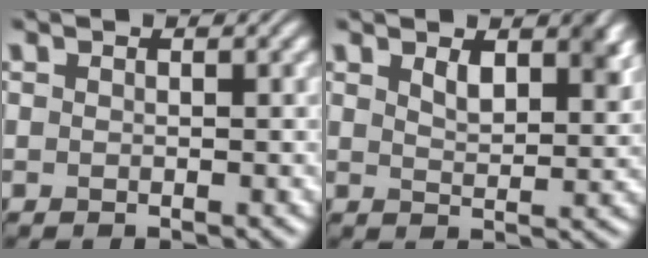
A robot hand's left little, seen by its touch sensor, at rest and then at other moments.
{"total": 3.5, "force": [2.1, 1.5, 2.5], "torque": [-0.042, -0.005, 0.036]}